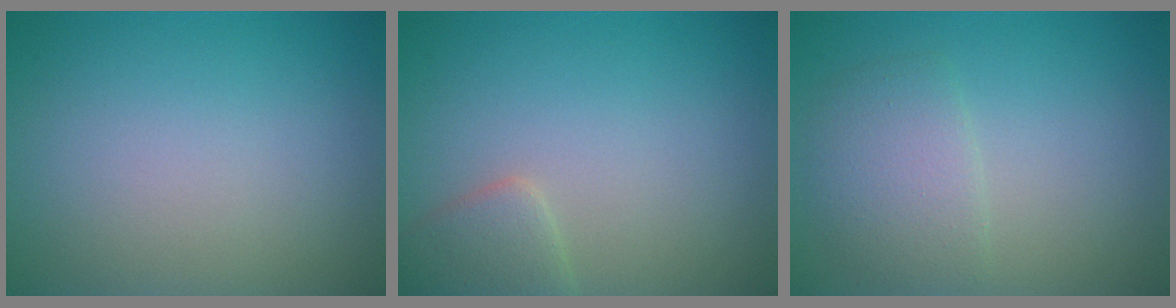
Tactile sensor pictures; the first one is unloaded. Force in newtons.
{"total": 2.3, "press": 2.3, "slide": 0.2}
{"total": 2.9, "press": 2.9, "slide": 0.1}